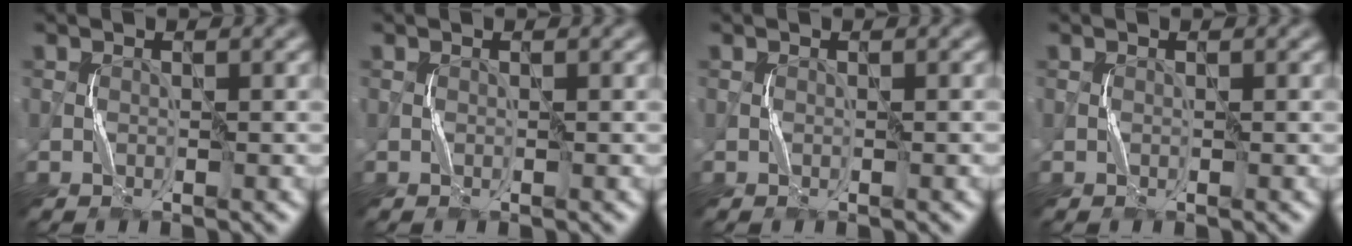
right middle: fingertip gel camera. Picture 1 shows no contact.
{"total": 0.0}
{"total": 0.0}
{"total": 0.0}